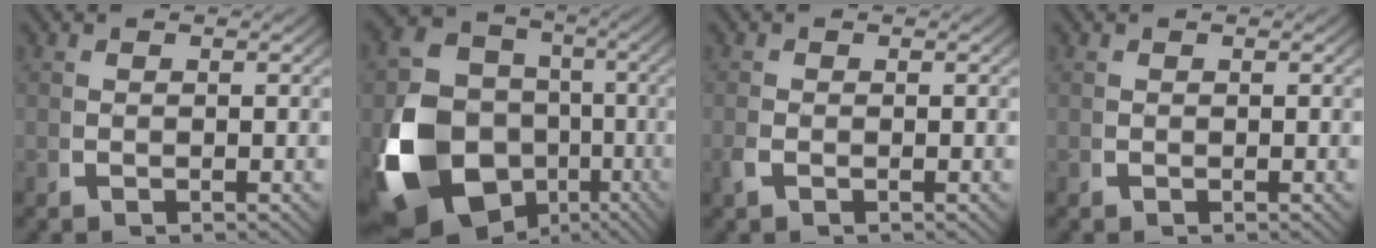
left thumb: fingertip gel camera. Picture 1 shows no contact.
{"total": 21.0, "force": [-5.8, 16.7, 11.4], "torque": [-0.291, -0.101, -0.069]}
{"total": 0.8, "force": [-0.4, 0.4, 0.5], "torque": [-0.018, -0.002, -0.007]}
{"total": 0.0}